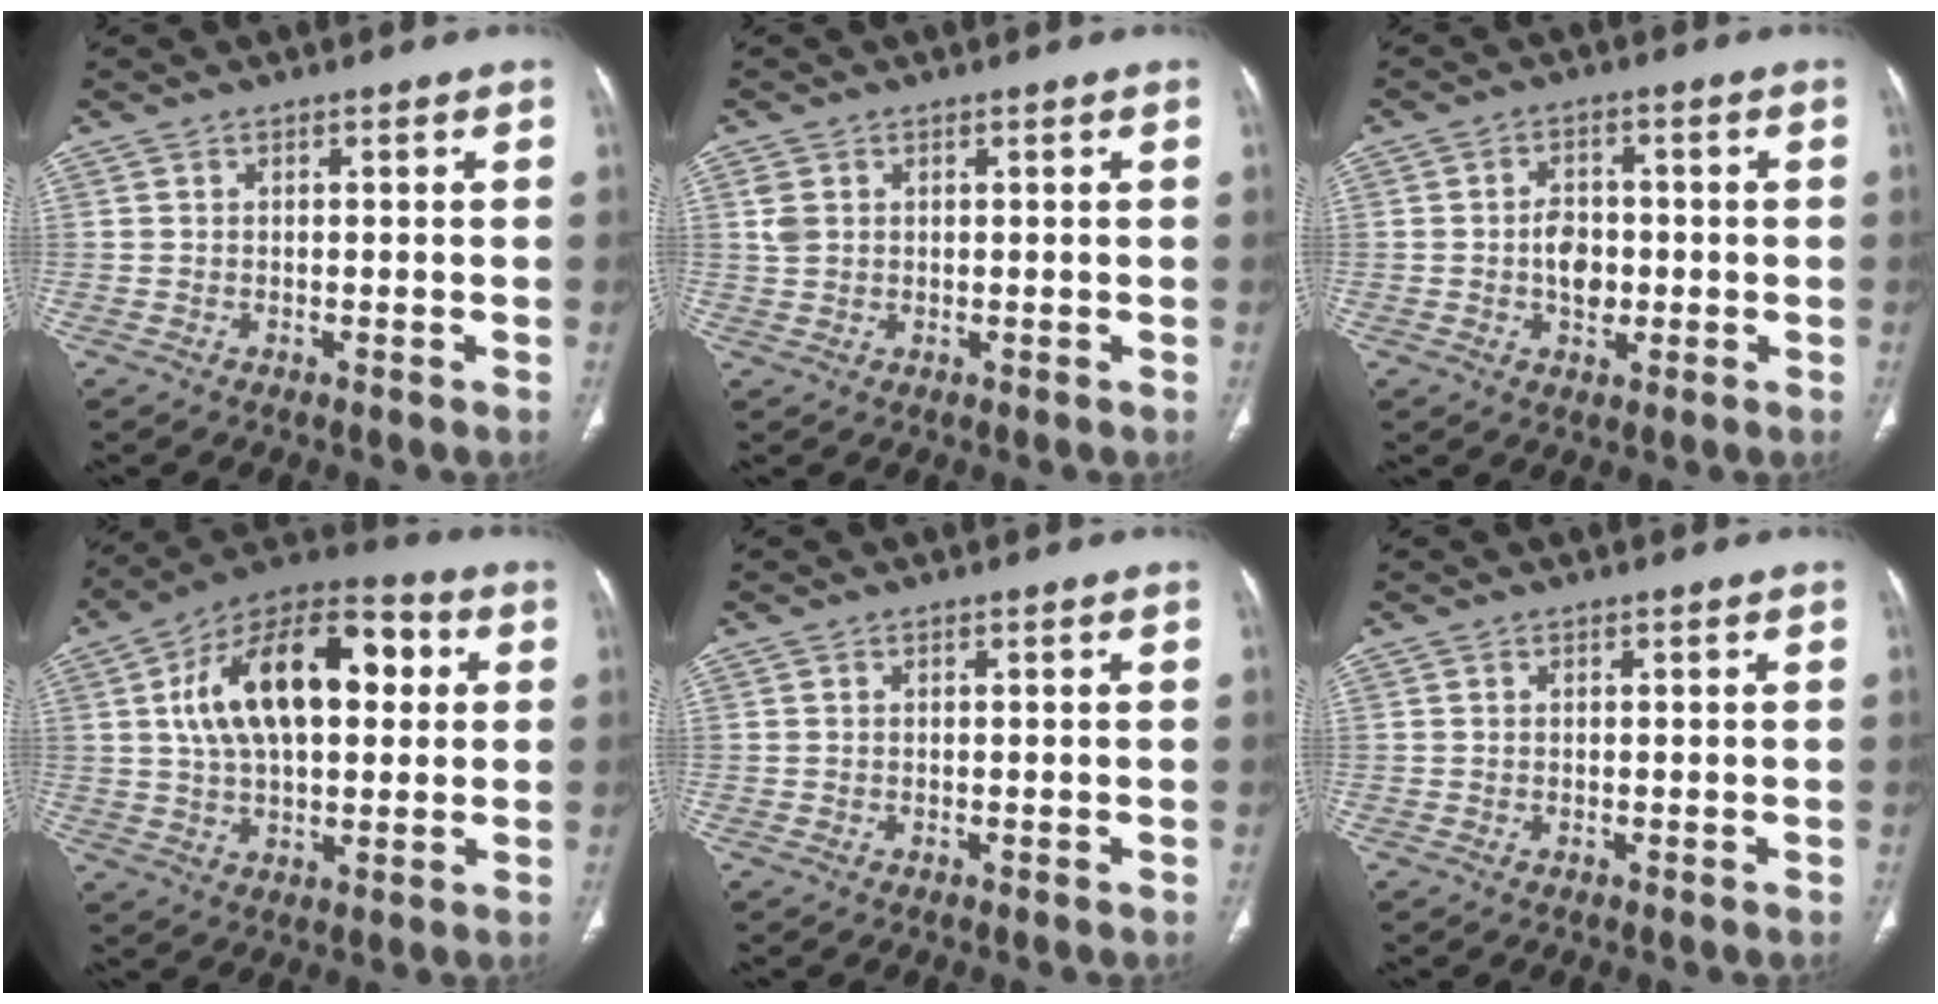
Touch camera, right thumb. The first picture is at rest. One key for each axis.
{"total": 2.4, "fx": 0.7, "fy": 1.8, "fz": 1.4, "tx": -0.031, "ty": 0.001, "tz": 0.020}
{"total": 5.6, "fx": -0.7, "fy": 4.0, "fz": 3.9, "tx": -0.047, "ty": 0.008, "tz": -0.011}
{"total": 21.6, "fx": 4.4, "fy": 11.6, "fz": 17.6, "tx": -0.270, "ty": 0.023, "tz": 0.063}
{"total": 0.0}
{"total": 0.0}